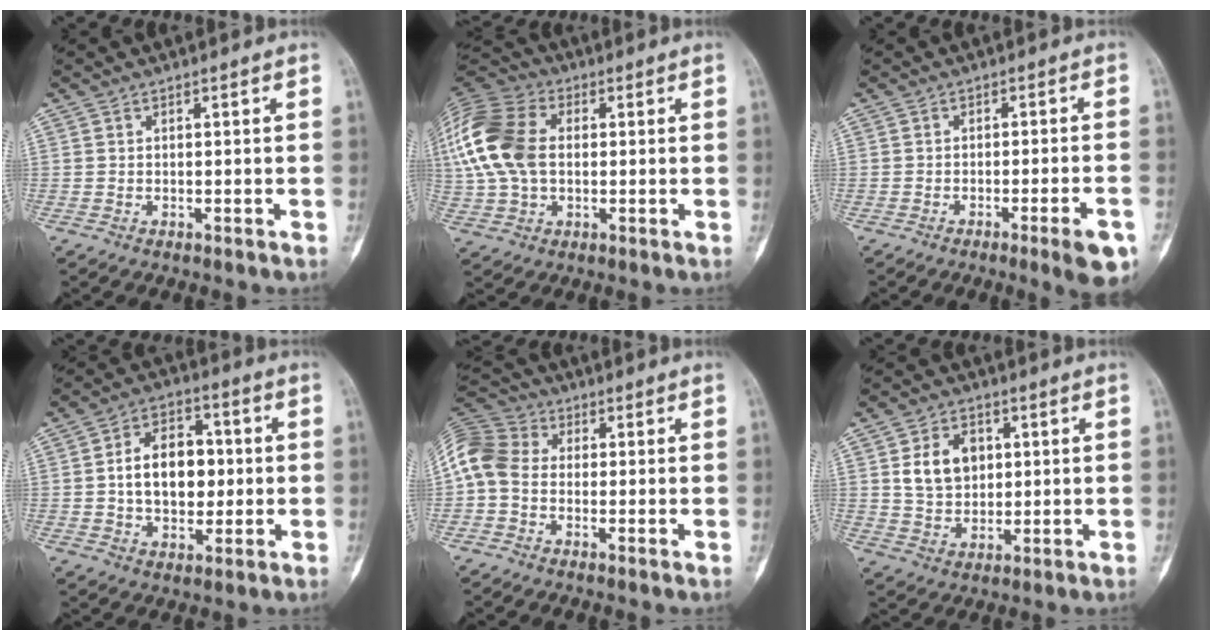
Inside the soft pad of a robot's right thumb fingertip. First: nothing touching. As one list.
[{"total": 19.6, "force": [2.1, 13.3, 14.2], "torque": [-0.333, 0.018, 0.036]}, {"total": 7.1, "force": [-3.7, 0.8, 6.0], "torque": [-0.076, 0.007, -0.046]}, {"total": 12.7, "force": [0.4, 8.6, 9.4], "torque": [-0.117, 0.017, 0.006]}, {"total": 9.3, "force": [-0.4, 7.3, 5.8], "torque": [-0.114, 0.025, -0.025]}, {"total": 9.1, "force": [2.2, 6.8, 5.6], "torque": [-0.067, -0.007, 0.043]}]